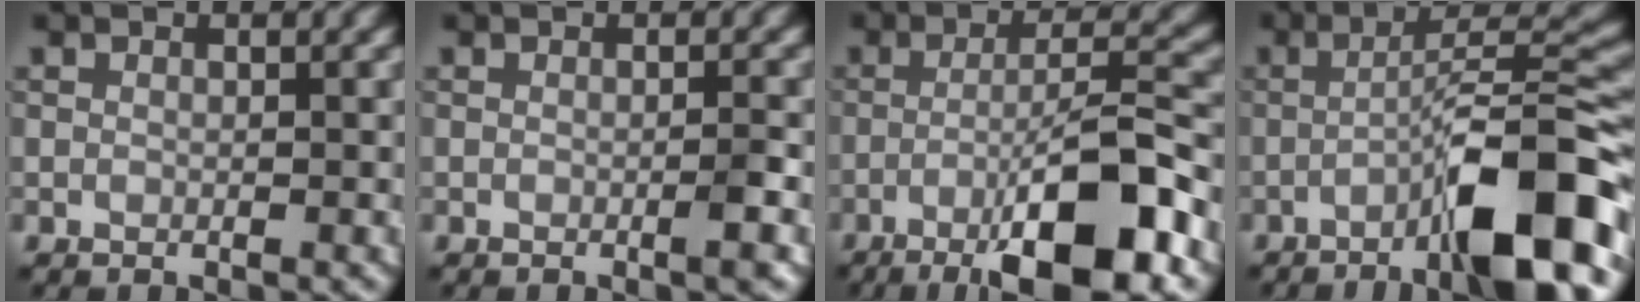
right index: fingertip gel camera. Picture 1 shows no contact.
{"total": 1.4, "force": [-0.4, 0.1, 1.3], "torque": [-0.018, 0.003, -0.011]}
{"total": 10.4, "force": [-5.1, 1.9, 8.8], "torque": [-0.128, 0.015, -0.091]}
{"total": 10.5, "force": [-5.0, 1.7, 9.0], "torque": [-0.123, 0.025, -0.086]}